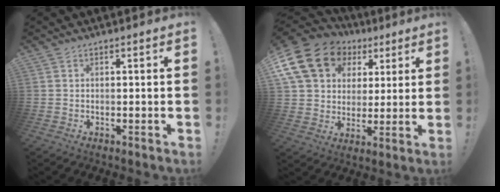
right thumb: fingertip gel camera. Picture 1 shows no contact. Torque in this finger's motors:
{"motor_torque": [1.91, 1.92, 0.89, 0.21, 0.31]}